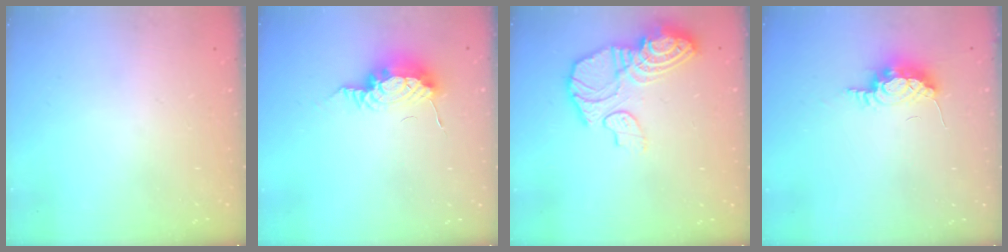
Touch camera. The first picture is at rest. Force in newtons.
{"total": 14.0, "press": 10.6, "slide": 9.1}
{"total": 15.8, "press": 15.8, "slide": 1.5}
{"total": 8.1, "press": 7.9, "slide": 1.8}